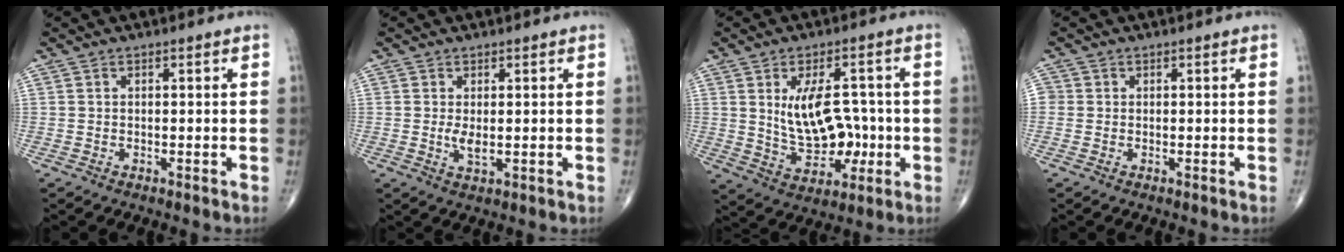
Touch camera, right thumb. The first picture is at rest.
{"total": 2.8, "force": [0.0, 1.1, 2.5], "torque": [-0.053, -0.009, 0.002]}
{"total": 11.8, "force": [0.2, 7.4, 9.2], "torque": [-0.117, 0.006, 0.021]}
{"total": 1.6, "force": [-0.2, 1.6, 0.3], "torque": [0.007, 0.004, -0.007]}